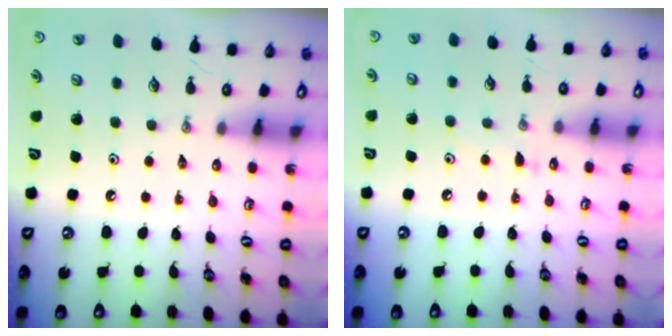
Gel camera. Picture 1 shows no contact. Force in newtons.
{"total": 7.1, "press": 7.1, "slide": 0.5}